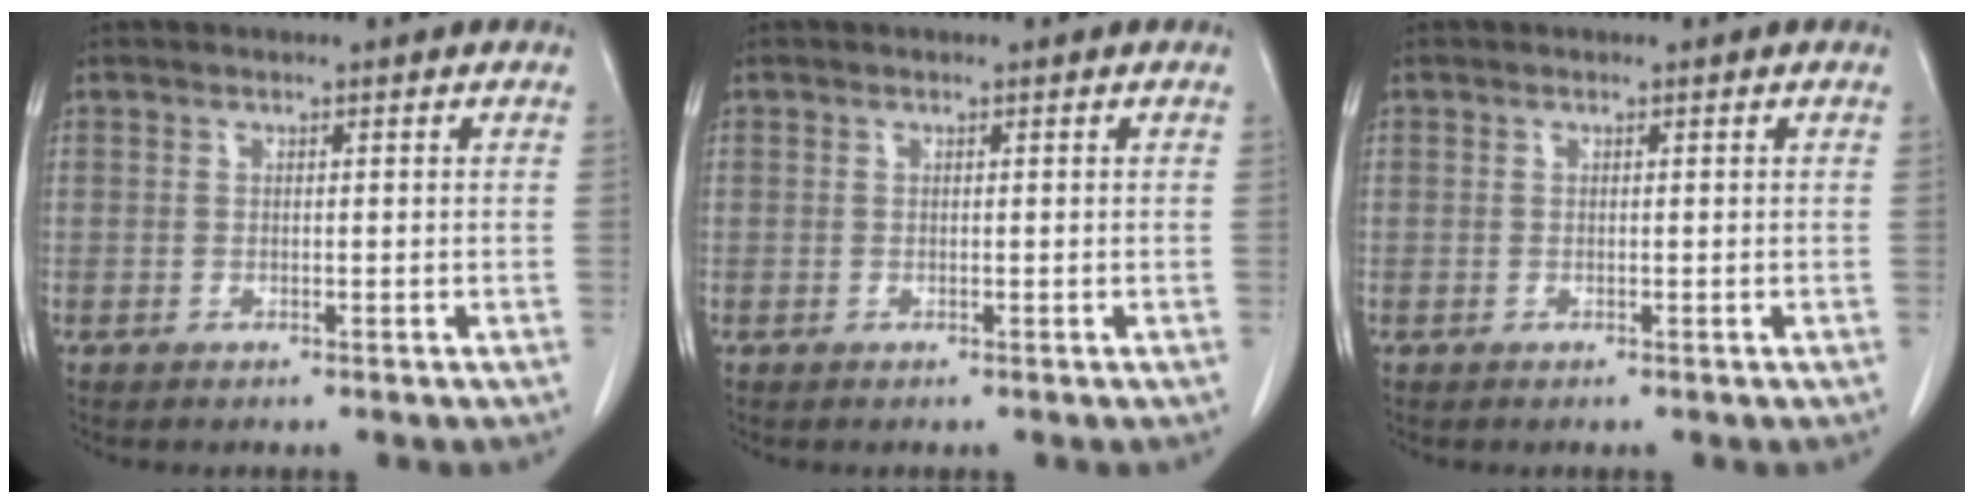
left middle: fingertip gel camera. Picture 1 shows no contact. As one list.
[{"total": 0.0}, {"total": 0.0}]